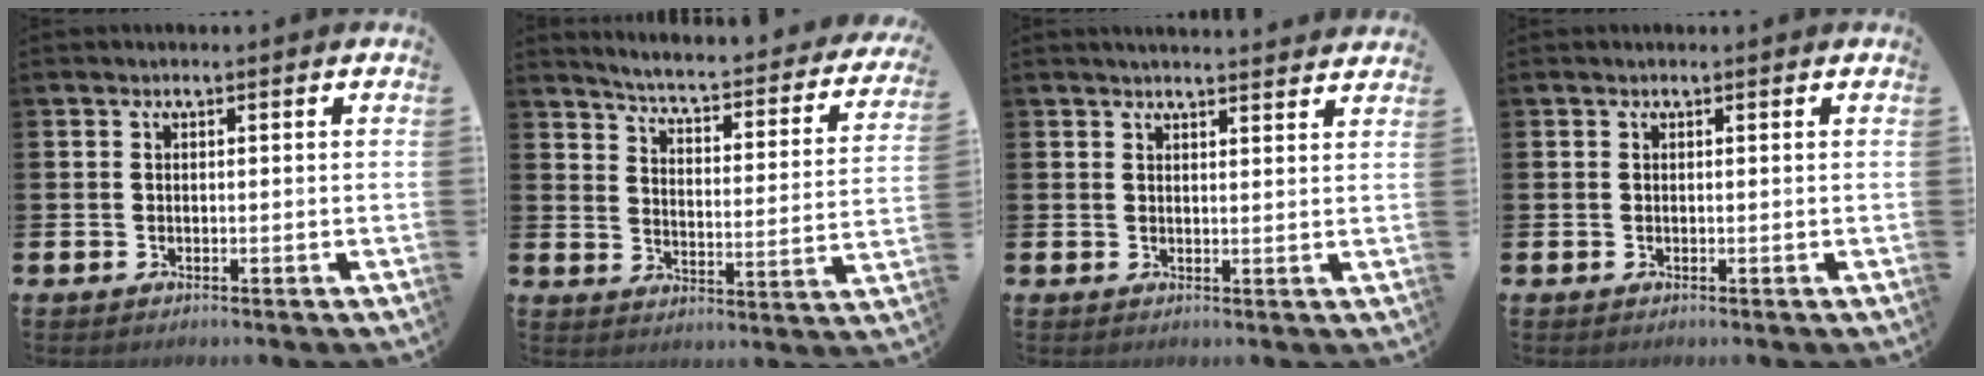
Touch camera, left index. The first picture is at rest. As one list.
[{"total": 4.2, "force": [3.9, 0.2, 1.3], "torque": [-0.048, -0.039, 0.056]}, {"total": 2.8, "force": [2.8, -0.2, -0.1], "torque": [0.000, -0.017, 0.049]}, {"total": 0.0}]